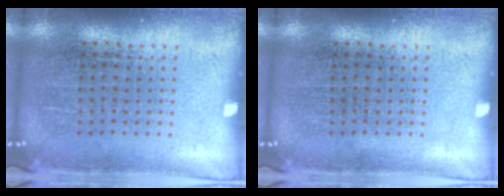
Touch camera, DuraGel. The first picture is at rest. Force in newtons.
{"total": 0.0}